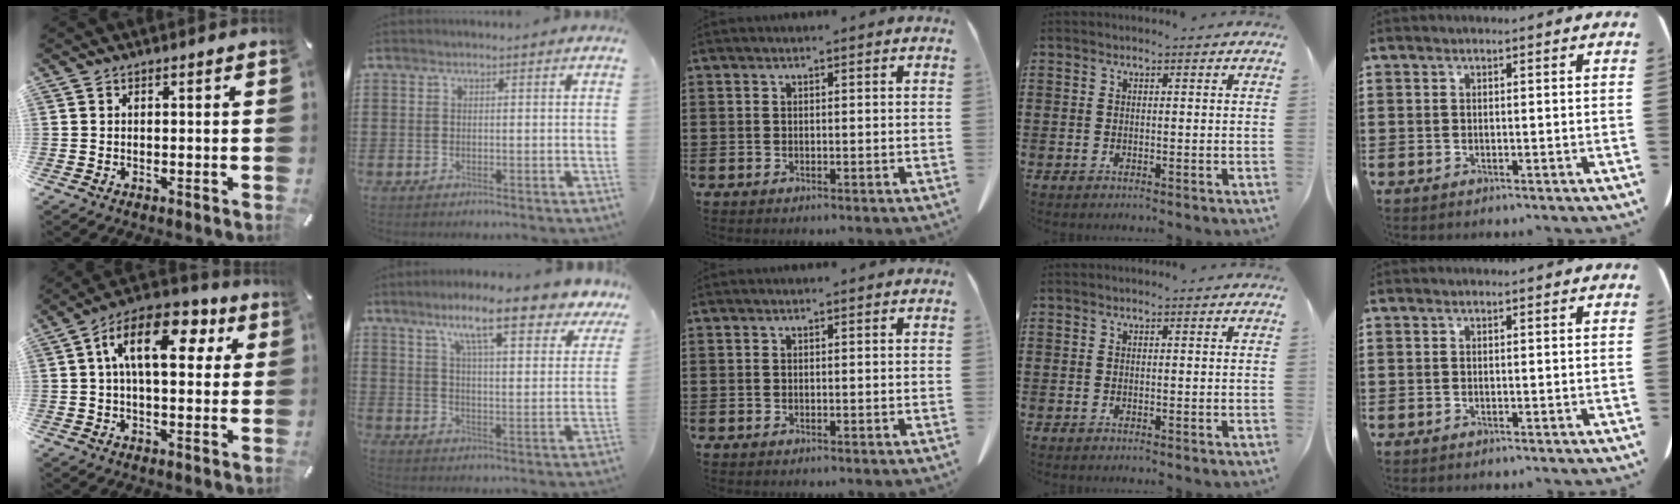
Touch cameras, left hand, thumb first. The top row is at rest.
{"thumb": {"total": 14.7, "force": [4.3, 7.8, 11.8], "torque": [-0.201, -0.003, 0.069]}, "index": {"total": 10.4, "force": [7.6, 1.4, 7.0], "torque": [-0.130, -0.018, 0.127]}}